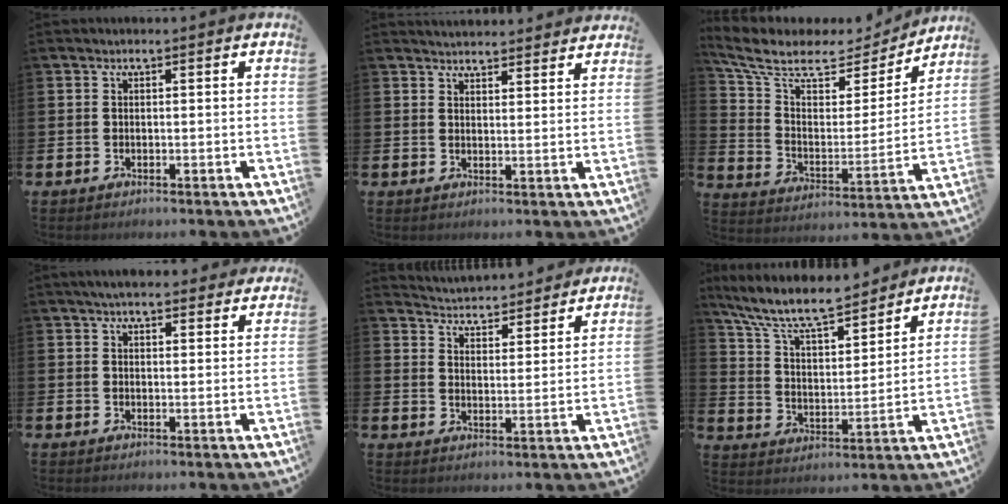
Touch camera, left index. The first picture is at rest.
{"total": 3.6, "force": [3.5, 0.4, 0.0], "torque": [-0.007, -0.020, 0.065]}
{"total": 8.9, "force": [7.4, 3.8, 3.2], "torque": [-0.110, -0.046, 0.125]}
{"total": 4.1, "force": [3.8, 0.9, 1.1], "torque": [-0.029, -0.009, 0.069]}
{"total": 4.4, "force": [4.4, 0.7, -0.3], "torque": [-0.015, -0.039, 0.074]}
{"total": 9.7, "force": [8.8, 2.1, 3.7], "torque": [-0.115, -0.050, 0.155]}